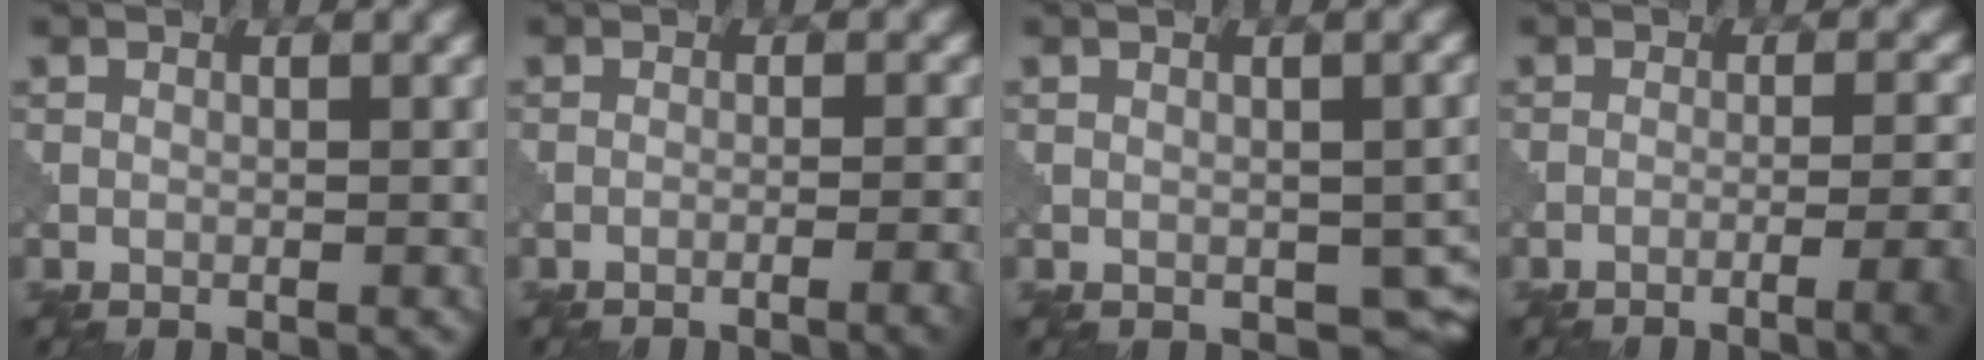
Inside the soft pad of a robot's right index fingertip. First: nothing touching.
{"total": 3.9, "force": [-2.4, 0.9, 2.9], "torque": [-0.031, 0.015, -0.042]}
{"total": 3.9, "force": [-0.6, 2.7, 2.7], "torque": [-0.034, -0.018, 0.000]}
{"total": 5.0, "force": [-2.9, 1.2, 3.9], "torque": [-0.046, 0.008, -0.045]}